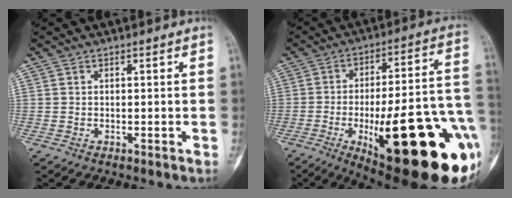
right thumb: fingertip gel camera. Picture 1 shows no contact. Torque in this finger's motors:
{"motor_torque": [1.66, 2.78, 2.29, -0.48, 0.31]}